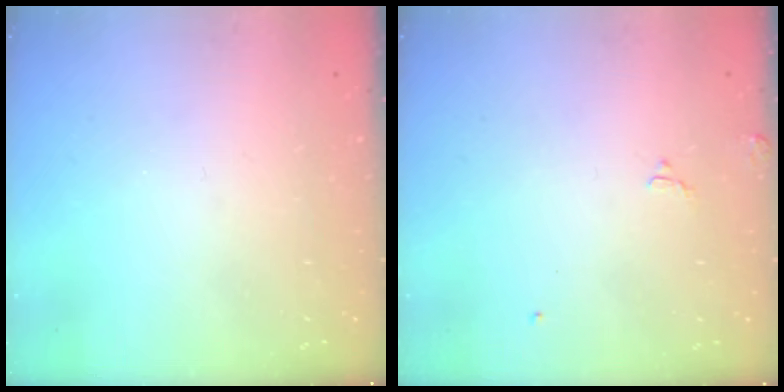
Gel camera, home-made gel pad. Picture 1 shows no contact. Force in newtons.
{"total": 2.4, "press": 2.4, "slide": 0.4}